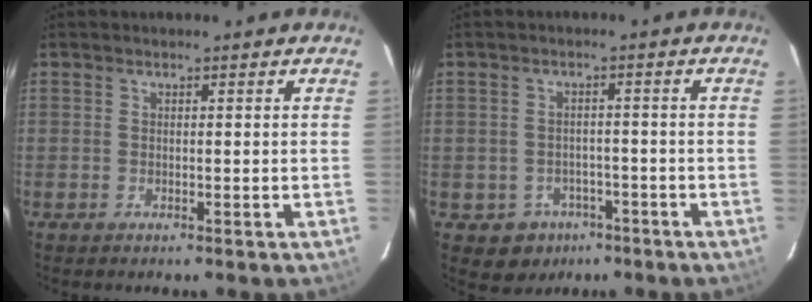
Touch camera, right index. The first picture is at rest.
{"total": 6.1, "force": [-3.3, 4.9, 1.2], "torque": [-0.035, 0.018, -0.032]}